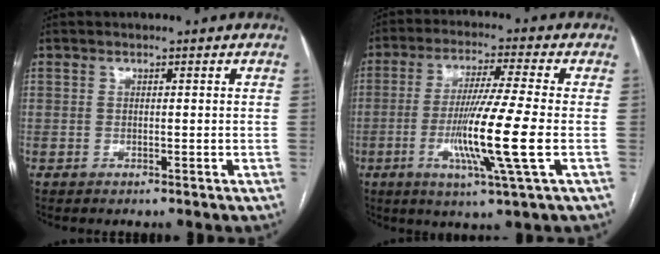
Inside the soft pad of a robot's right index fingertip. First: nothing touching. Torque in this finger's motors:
{"motor_torque": [1.94, -0.20, 0.96, 0.21]}